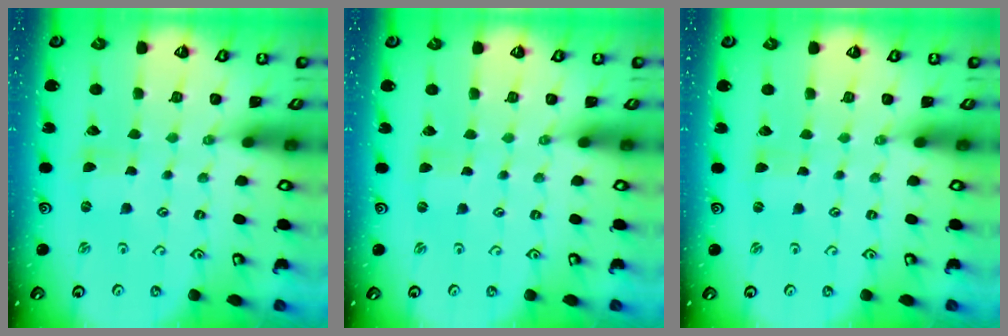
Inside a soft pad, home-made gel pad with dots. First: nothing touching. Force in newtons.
{"total": 0.0}
{"total": 0.0}